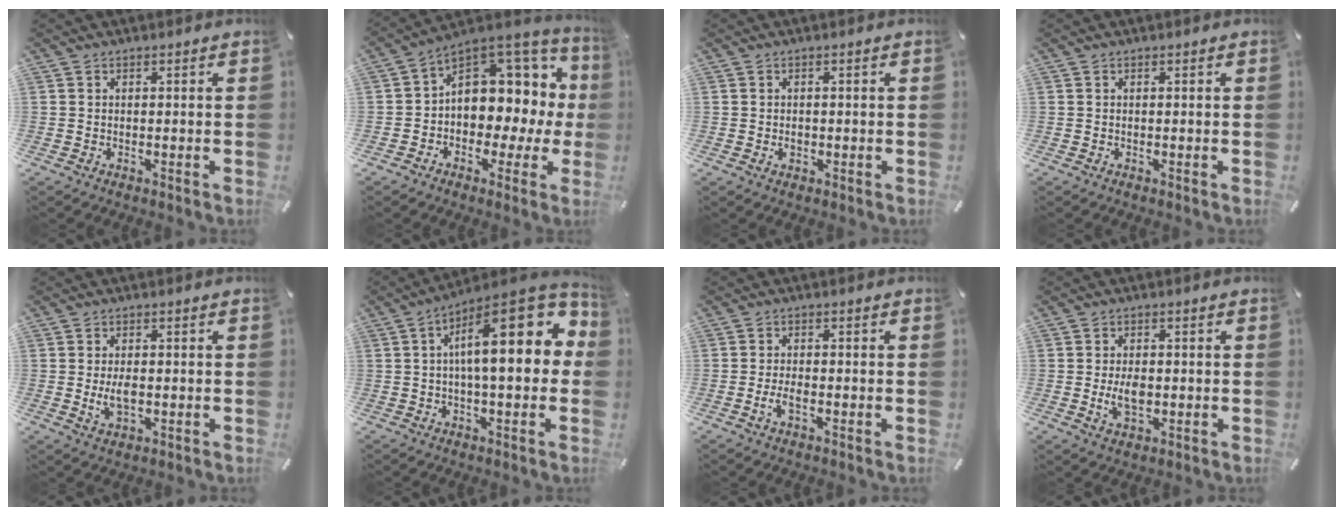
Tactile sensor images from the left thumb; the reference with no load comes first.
{"total": 9.8, "force": [2.7, 8.0, 4.9], "torque": [-0.054, -0.050, 0.049]}
{"total": 1.2, "force": [-0.2, 0.9, 0.7], "torque": [-0.016, 0.003, -0.004]}
{"total": 0.0}
{"total": 4.6, "force": [-0.4, 2.5, 3.8], "torque": [-0.081, -0.009, -0.013]}
{"total": 19.3, "force": [4.2, 7.2, 17.4], "torque": [-0.250, -0.036, 0.061]}
{"total": 3.2, "force": [-1.2, 1.3, 2.7], "torque": [-0.067, -0.003, -0.026]}
{"total": 5.6, "force": [-0.6, 3.4, 4.5], "torque": [-0.098, -0.003, -0.012]}